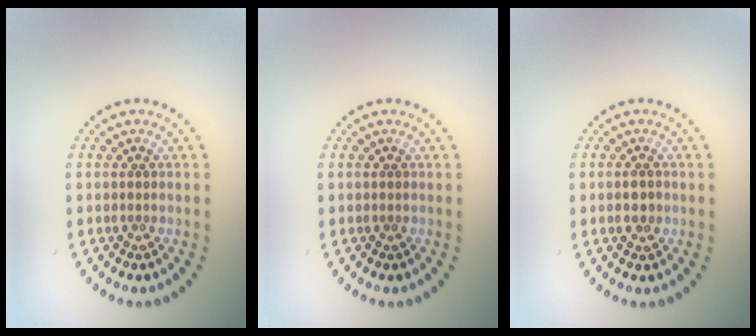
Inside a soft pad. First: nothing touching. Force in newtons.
{"total": 0.0}
{"total": 1.4, "press": 1.3, "slide": 0.2}